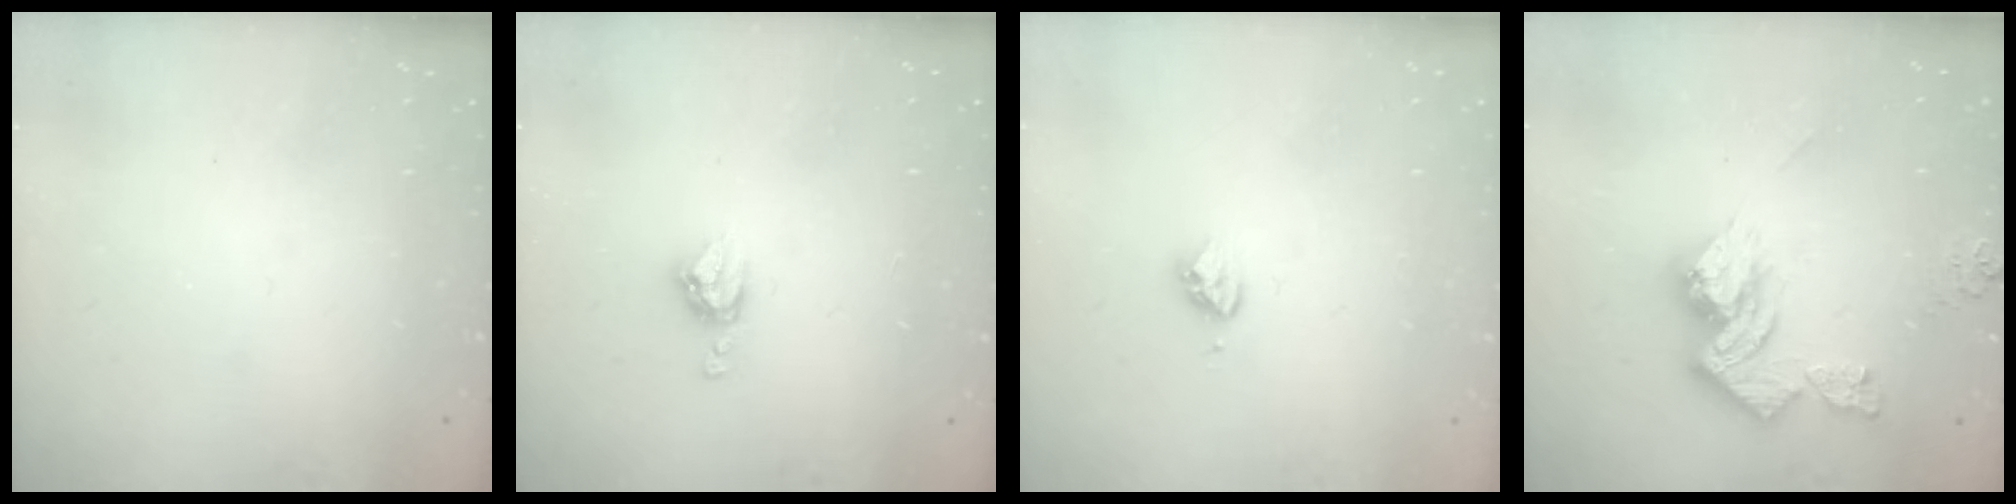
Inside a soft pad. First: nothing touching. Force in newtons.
{"total": 6.4, "press": 6.4, "slide": 0.4}
{"total": 3.6, "press": 3.5, "slide": 0.7}
{"total": 13.3, "press": 13.3, "slide": 1.3}